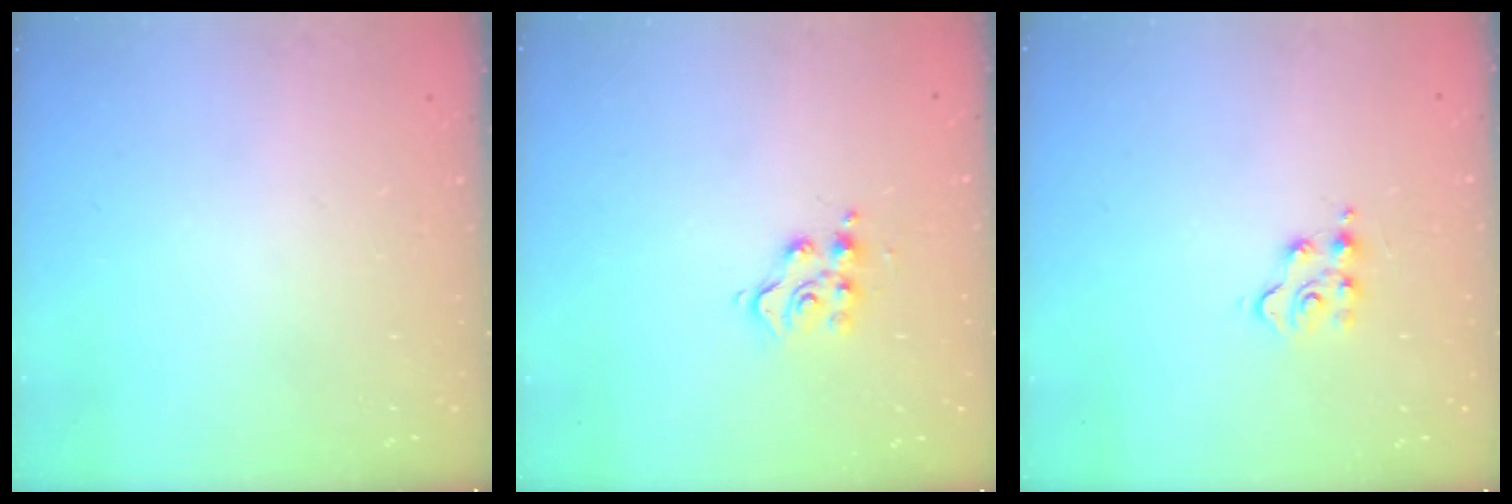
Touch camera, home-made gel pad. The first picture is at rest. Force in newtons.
{"total": 9.3, "press": 9.3, "slide": 0.6}
{"total": 4.8, "press": 4.8, "slide": 0.3}